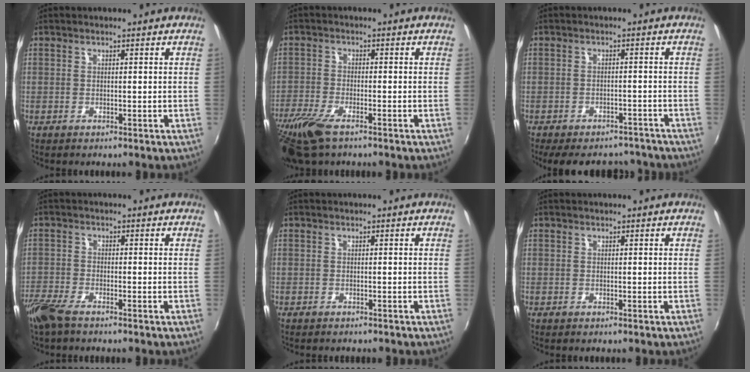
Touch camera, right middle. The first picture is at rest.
{"total": 11.1, "force": [-7.6, 3.6, 7.3], "torque": [-0.177, -0.038, -0.147]}
{"total": 14.4, "force": [-12.0, 5.8, 5.4], "torque": [-0.118, 0.001, -0.151]}
{"total": 6.9, "force": [-5.4, 1.8, 3.8], "torque": [-0.104, -0.025, -0.108]}
{"total": 1.1, "force": [-1.0, 0.3, 0.2], "torque": [-0.006, -0.006, -0.015]}
{"total": 0.0}